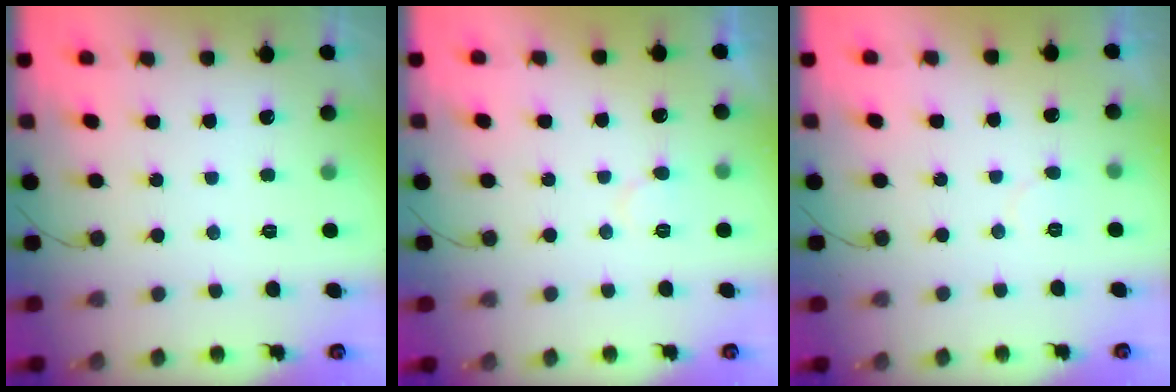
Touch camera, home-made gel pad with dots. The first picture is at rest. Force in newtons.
{"total": 5.4, "press": 5.4, "slide": 0.5}
{"total": 3.7, "press": 3.7, "slide": 0.4}